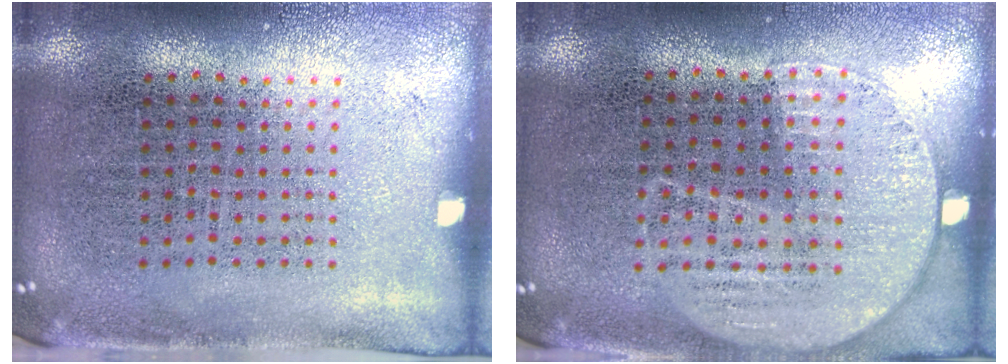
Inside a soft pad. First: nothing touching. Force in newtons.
{"total": 1.2, "press": 1.1, "slide": 0.5}